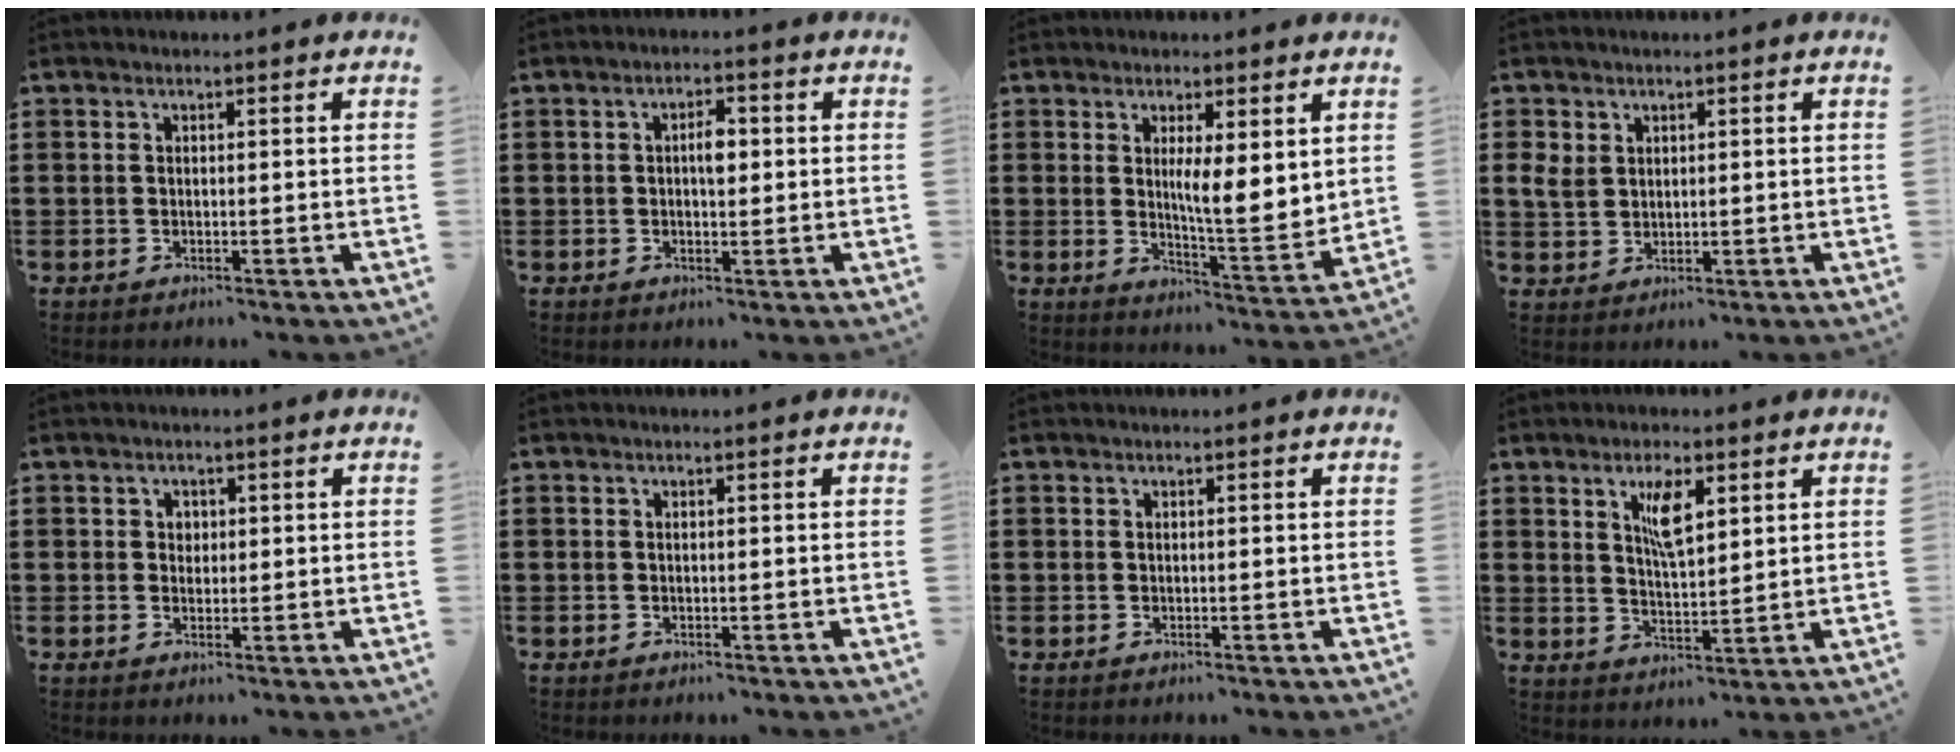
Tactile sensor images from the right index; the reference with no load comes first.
{"total": 3.1, "force": [0.2, 1.3, 2.8], "torque": [-0.047, 0.003, -0.001]}
{"total": 6.1, "force": [2.3, 1.2, 5.5], "torque": [-0.086, -0.023, 0.033]}
{"total": 3.4, "force": [1.2, 2.7, 1.6], "torque": [-0.047, 0.008, 0.021]}
{"total": 1.3, "force": [0.4, 1.2, 0.4], "torque": [-0.012, 0.007, 0.006]}
{"total": 0.0}
{"total": 0.0}
{"total": 5.7, "force": [2.7, 1.8, 4.7], "torque": [-0.085, 0.002, 0.041]}